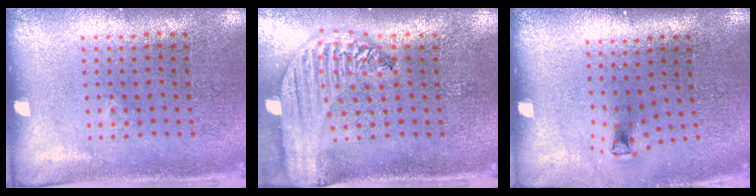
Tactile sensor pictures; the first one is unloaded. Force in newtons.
{"total": 3.0, "press": 2.4, "slide": 1.9}
{"total": 0.7, "press": 0.4, "slide": 0.6}